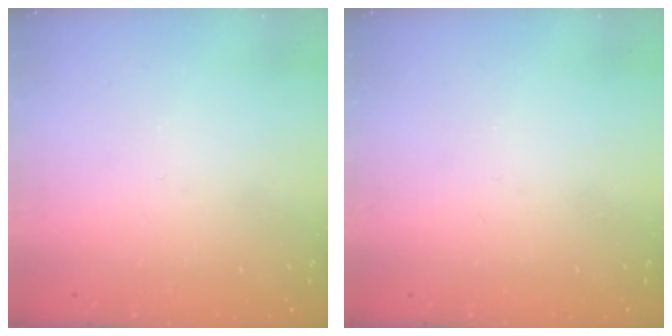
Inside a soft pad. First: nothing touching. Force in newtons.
{"total": 0.0}